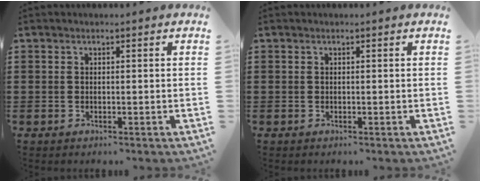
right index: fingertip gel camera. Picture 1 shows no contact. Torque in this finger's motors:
{"motor_torque": [0.39, 0.34, 0.02, -0.01]}